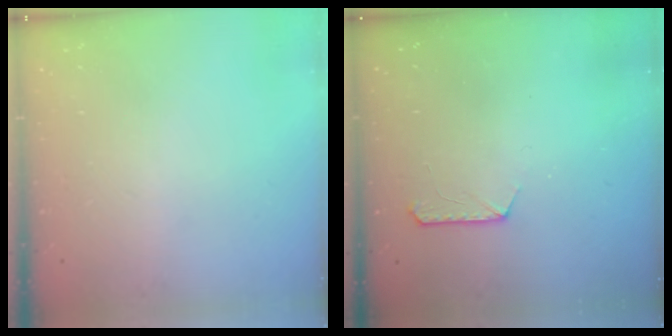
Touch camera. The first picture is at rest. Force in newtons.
{"total": 7.8, "press": 7.8, "slide": 0.9}